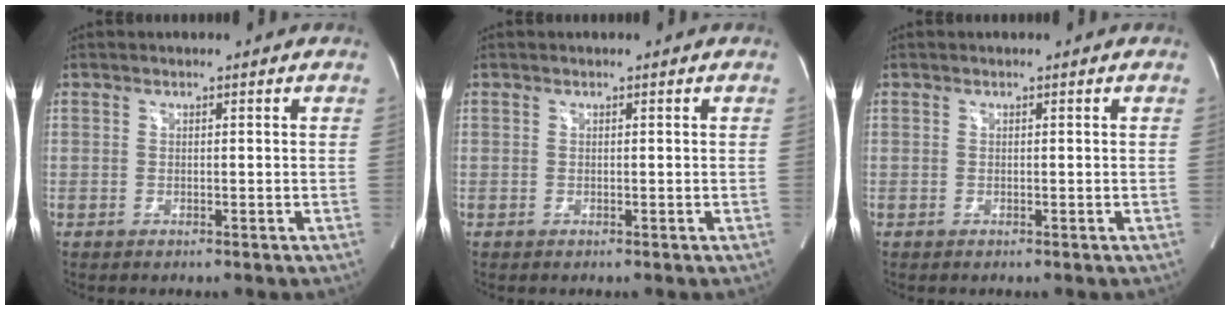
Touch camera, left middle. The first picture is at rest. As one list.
[{"total": 0.0}, {"total": 0.0}]